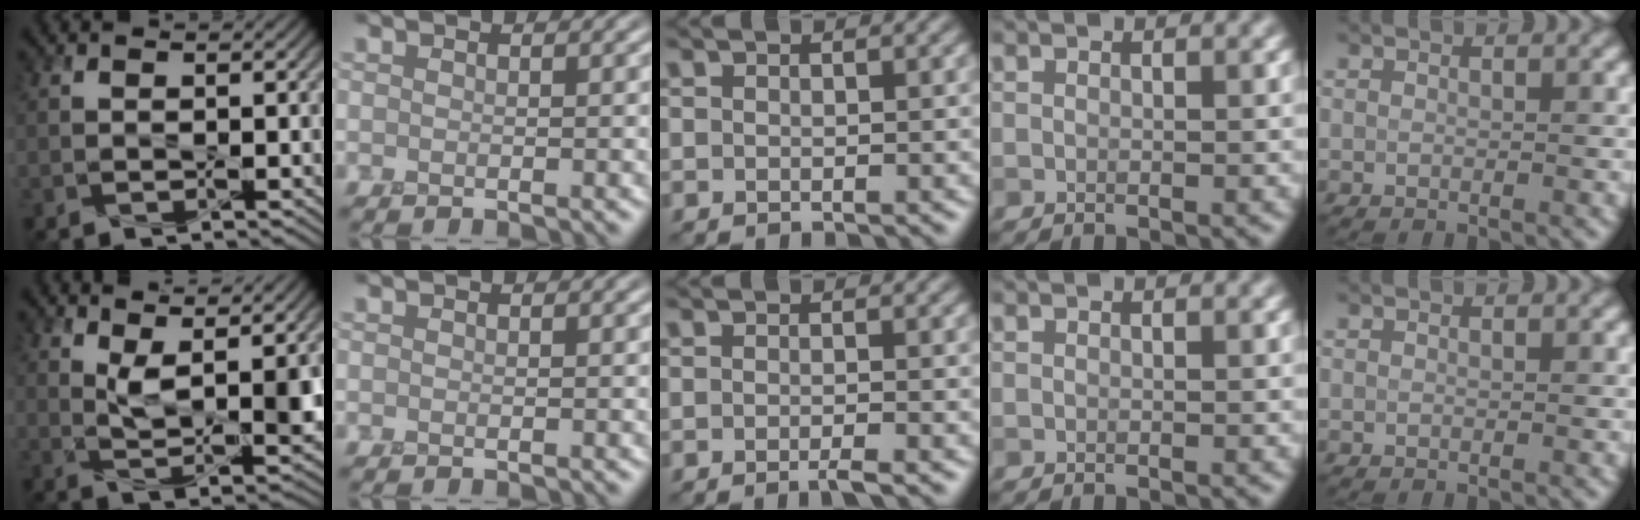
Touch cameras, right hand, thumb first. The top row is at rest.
{"thumb": {"total": 6.2, "force": [2.9, 2.1, 5.1], "torque": [-0.098, -0.010, 0.060]}, "middle": {"total": 1.3, "force": [-0.7, 0.1, 1.1], "torque": [-0.016, -0.003, -0.018]}}